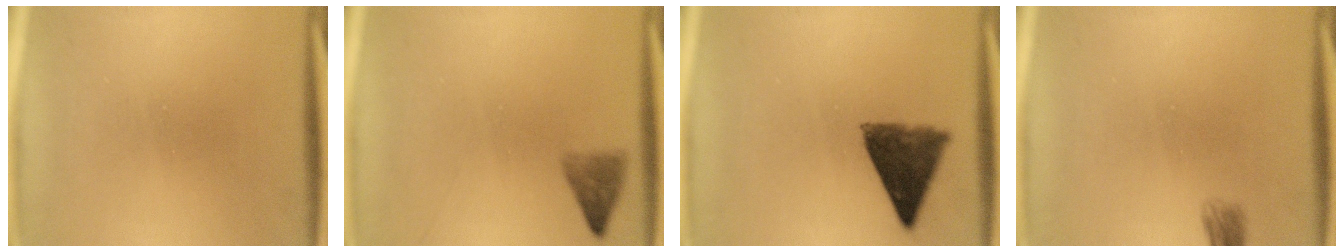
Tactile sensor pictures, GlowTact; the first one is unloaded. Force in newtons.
{"total": 2.0}
{"total": 7.2}
{"total": 1.6}